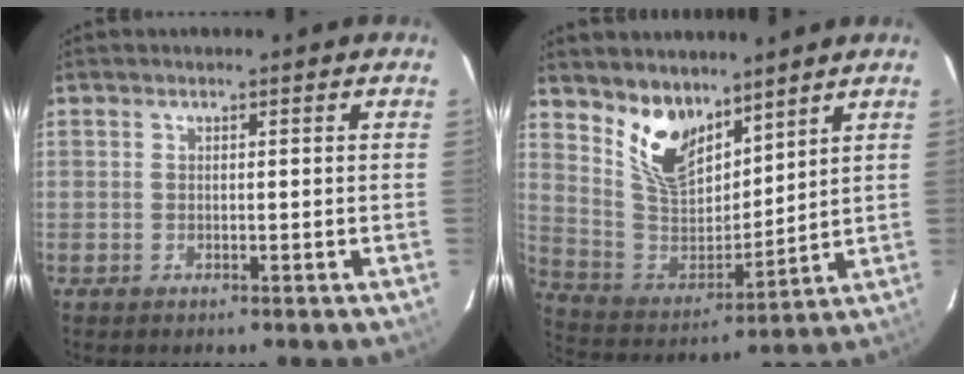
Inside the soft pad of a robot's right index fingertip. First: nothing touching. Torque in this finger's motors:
{"motor_torque": [0.14, 0.52, 0.18, 0.07]}